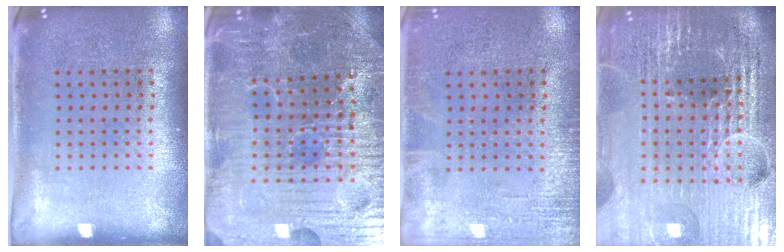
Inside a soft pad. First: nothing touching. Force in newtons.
{"total": 5.3, "press": 5.1, "slide": 1.3}
{"total": 1.9, "press": 1.9, "slide": 0.2}
{"total": 6.5, "press": 5.7, "slide": 3.1}